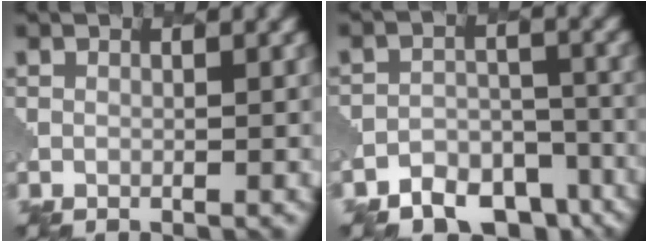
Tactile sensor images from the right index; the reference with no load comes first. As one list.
[{"total": 6.9, "force": [-5.2, 3.7, 2.5], "torque": [-0.025, -0.012, -0.081]}]